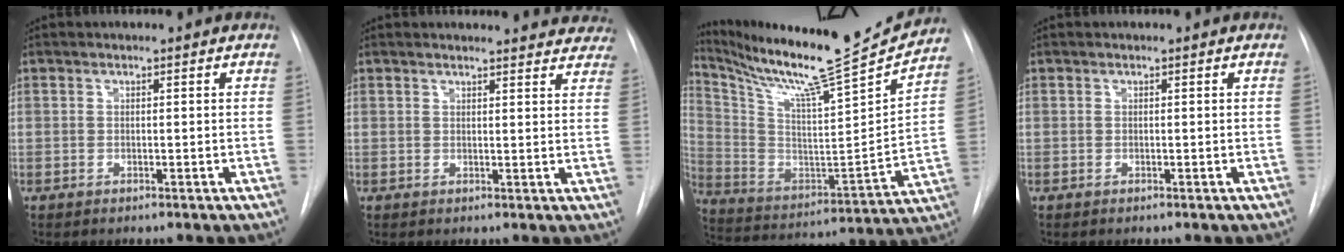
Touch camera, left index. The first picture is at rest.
{"total": 13.2, "force": [12.7, 3.0, 2.2], "torque": [0.002, -0.034, 0.114]}
{"total": 22.4, "force": [20.3, -0.4, 9.6], "torque": [-0.186, -0.077, 0.319]}
{"total": 0.0}